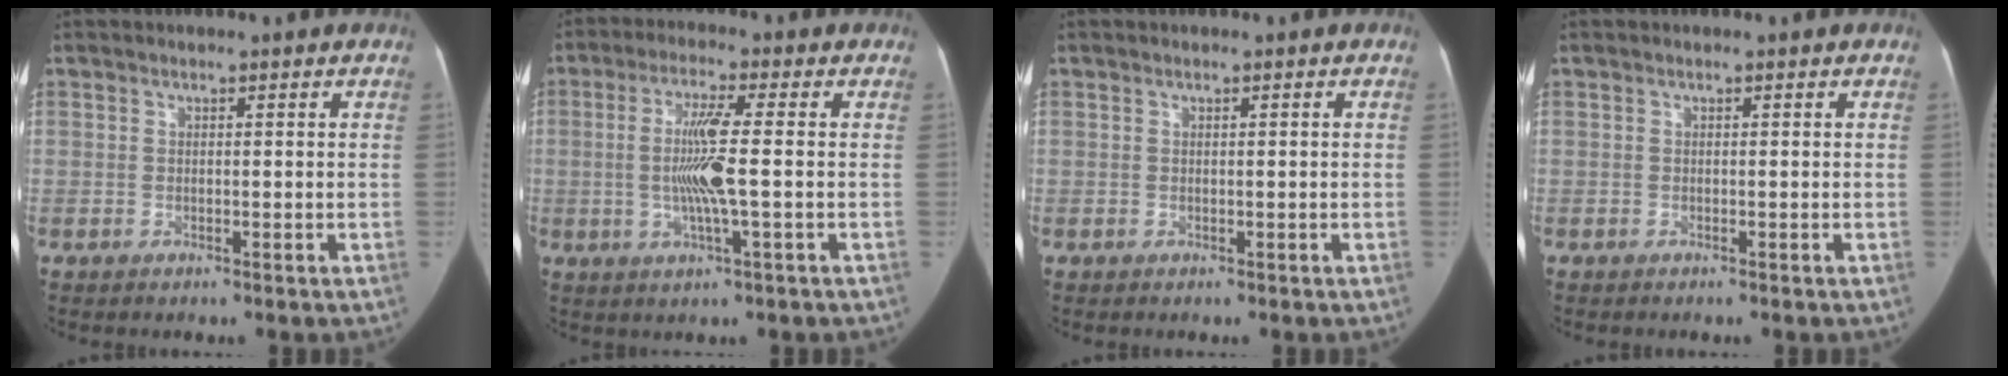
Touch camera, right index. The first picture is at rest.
{"total": 7.8, "force": [-0.5, 0.0, 7.8], "torque": [-0.153, -0.001, -0.012]}
{"total": 0.0}
{"total": 0.0}